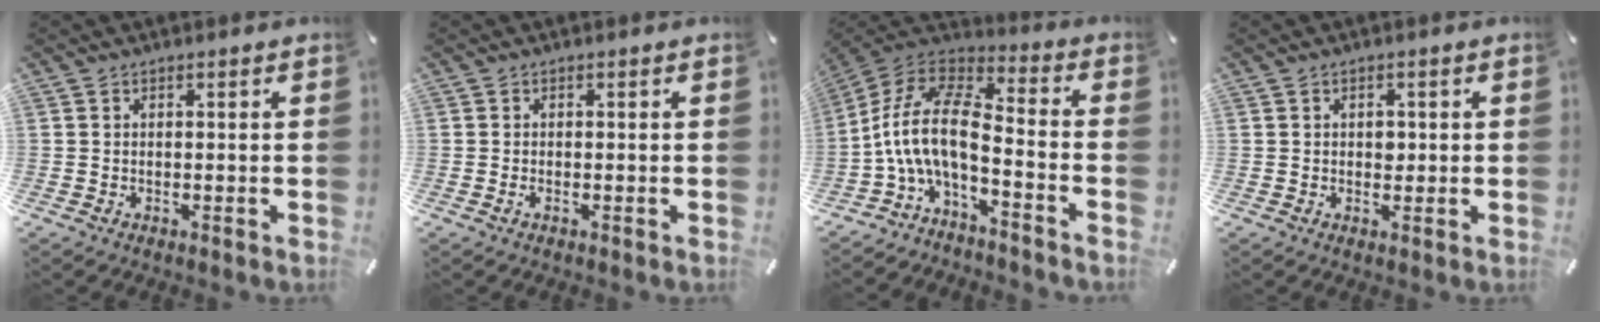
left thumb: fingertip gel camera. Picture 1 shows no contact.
{"total": 0.8, "force": [-0.3, 0.2, 0.7], "torque": [-0.014, -0.003, -0.005]}
{"total": 13.6, "force": [-3.6, 6.1, 11.6], "torque": [-0.253, 0.004, -0.072]}
{"total": 1.8, "force": [0.1, 1.5, 1.0], "torque": [-0.005, 0.000, -0.004]}